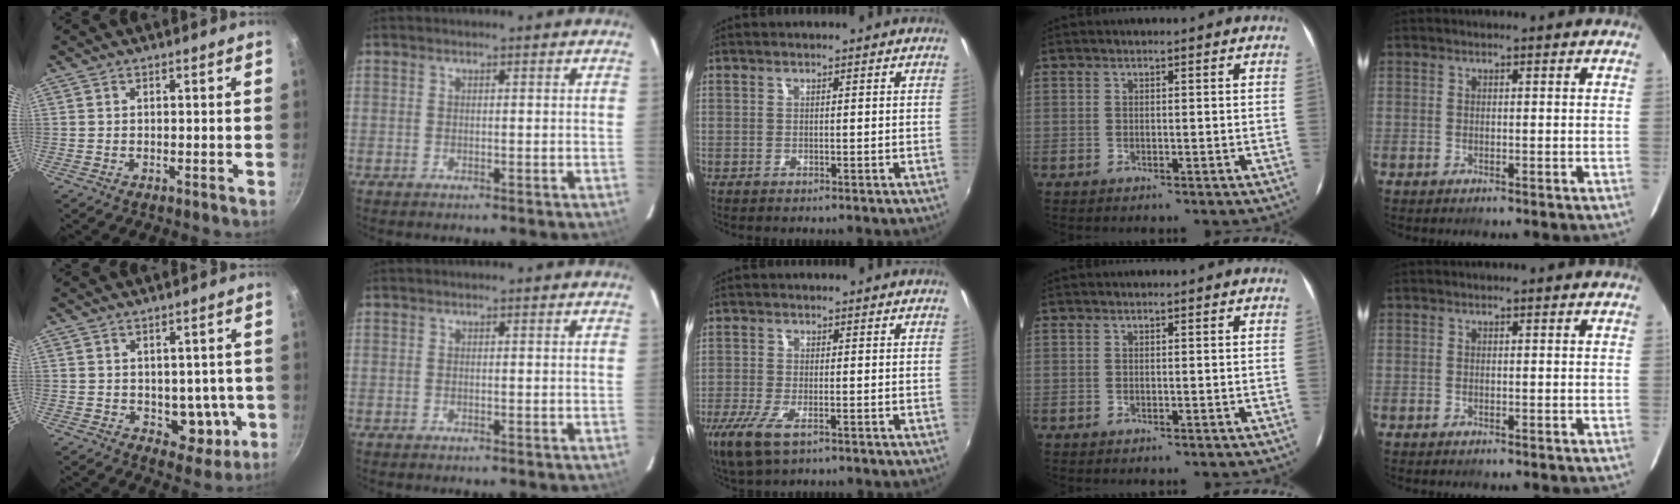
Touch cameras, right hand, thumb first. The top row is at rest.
{"thumb": {"total": 7.5, "force": [-0.7, 5.2, 5.3], "torque": [-0.028, 0.003, 0.000]}, "middle": {"total": 8.9, "force": [-5.0, 3.4, 6.5], "torque": [-0.155, -0.036, -0.092]}}